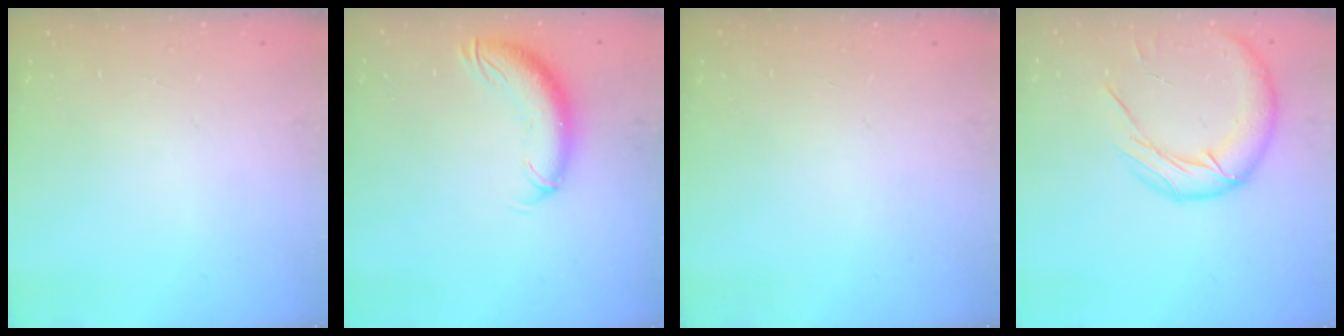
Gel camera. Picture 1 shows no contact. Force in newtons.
{"total": 10.6, "press": 10.4, "slide": 2.2}
{"total": 0.0}
{"total": 15.6, "press": 15.4, "slide": 2.7}